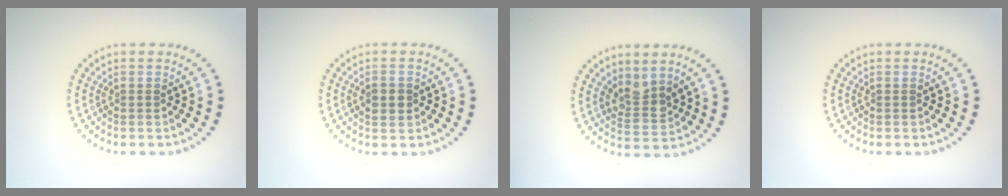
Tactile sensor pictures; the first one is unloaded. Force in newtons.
{"total": 2.3, "press": 2.3, "slide": 0.1}
{"total": 2.5, "press": 2.2, "slide": 1.3}
{"total": 0.0}